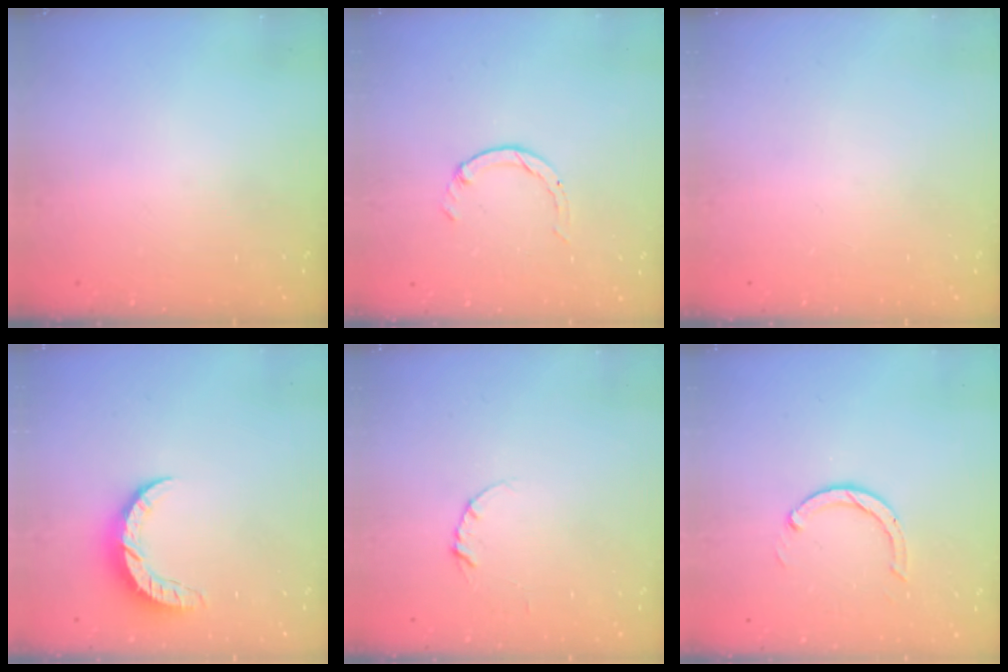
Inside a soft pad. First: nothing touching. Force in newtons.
{"total": 0.5, "press": 0.5, "slide": 0.1}
{"total": 0.0}
{"total": 8.7, "press": 8.6, "slide": 0.9}
{"total": 3.7, "press": 3.7, "slide": 0.4}
{"total": 3.0, "press": 3.0, "slide": 0.3}